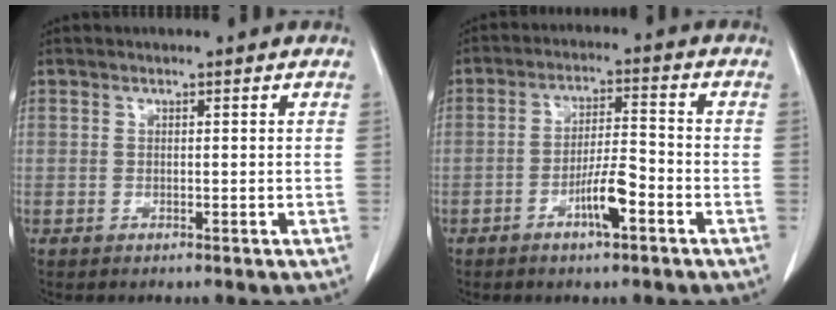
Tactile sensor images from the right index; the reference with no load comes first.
{"total": 6.3, "force": [-3.1, 1.0, 5.4], "torque": [-0.103, 0.003, -0.055]}